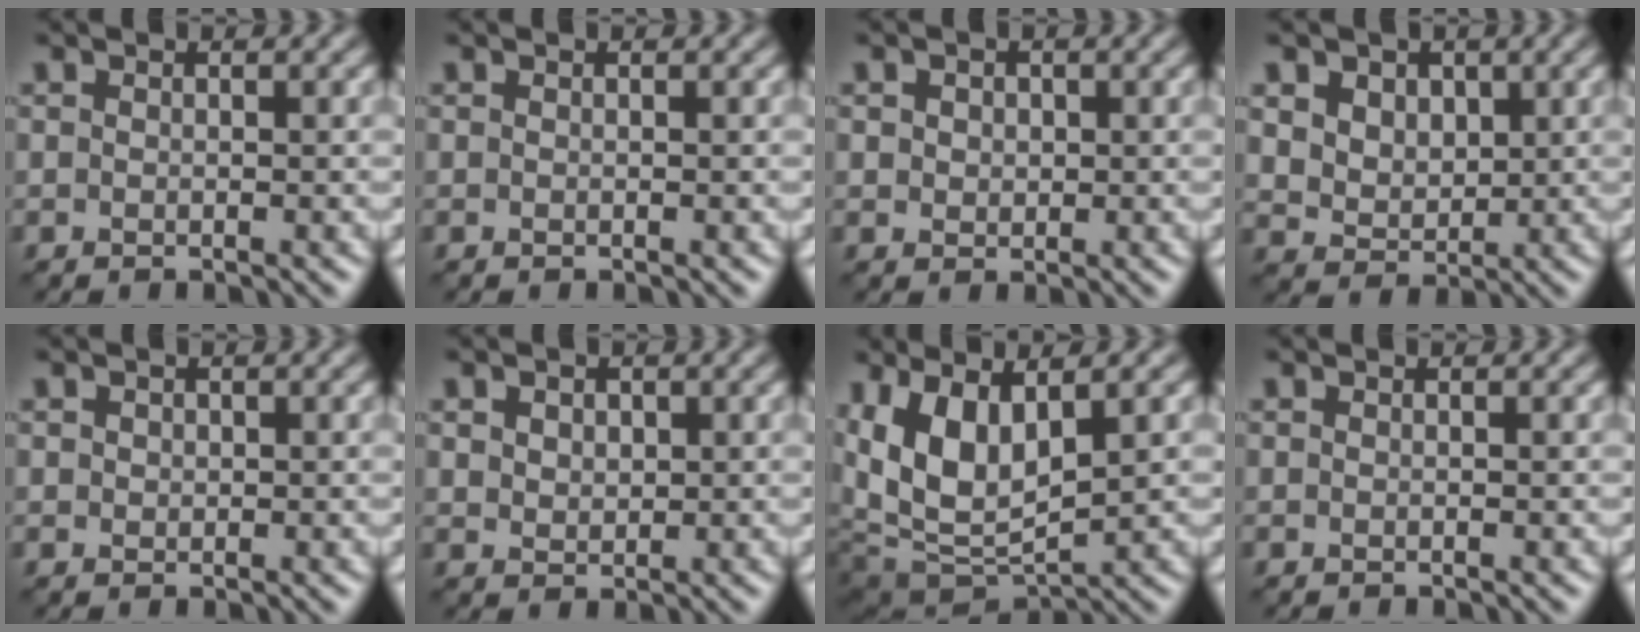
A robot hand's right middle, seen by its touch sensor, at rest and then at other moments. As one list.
[{"total": 0.0}, {"total": 1.7, "force": [0.6, 1.4, 0.8], "torque": [-0.013, 0.010, 0.005]}, {"total": 5.8, "force": [2.7, 4.4, 2.6], "torque": [-0.069, 0.007, 0.046]}, {"total": 0.6, "force": [0.2, 0.5, 0.1], "torque": [0.001, -0.002, 0.004]}, {"total": 2.3, "force": [1.1, 1.7, 1.1], "torque": [-0.024, 0.011, 0.014]}, {"total": 8.3, "force": [1.9, 4.3, 6.8], "torque": [-0.140, -0.009, 0.031]}, {"total": 0.0}]